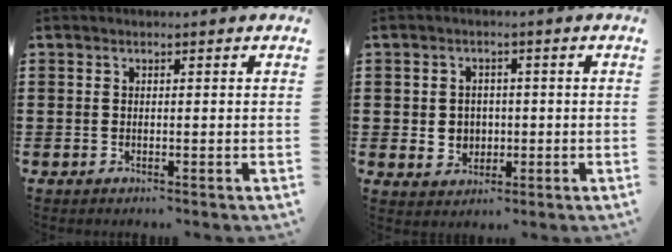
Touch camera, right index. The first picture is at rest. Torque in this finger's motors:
{"motor_torque": [1.08, 1.06, 0.07, 0.00]}